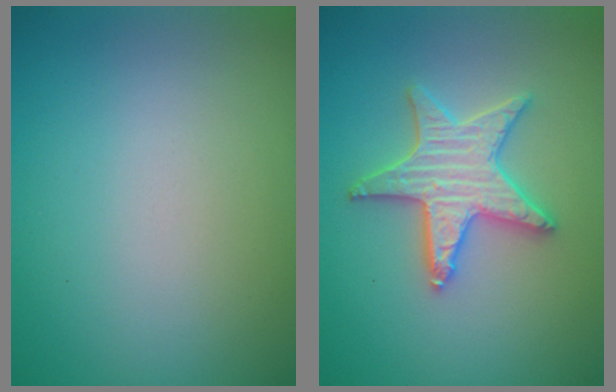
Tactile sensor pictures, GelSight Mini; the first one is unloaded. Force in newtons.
{"total": 4.2, "press": 4.1, "slide": 0.8}